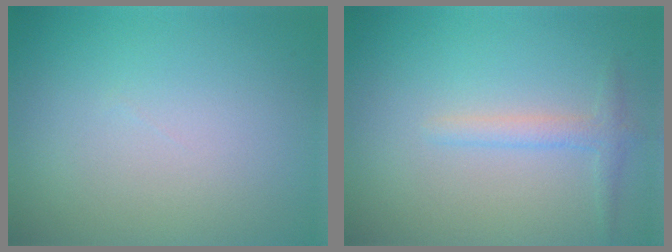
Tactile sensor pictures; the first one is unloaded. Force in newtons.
{"total": 1.6, "press": 1.6, "slide": 0.1}